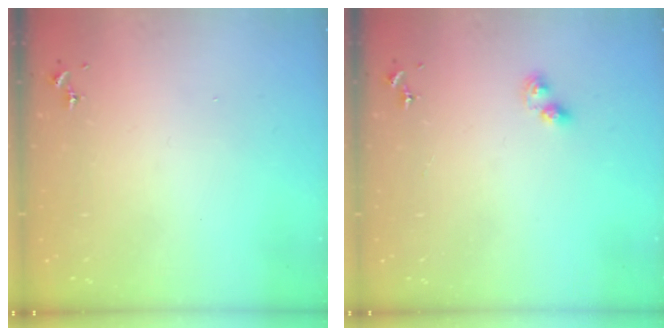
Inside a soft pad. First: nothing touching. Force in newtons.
{"total": 2.8, "press": 2.8, "slide": 0.5}